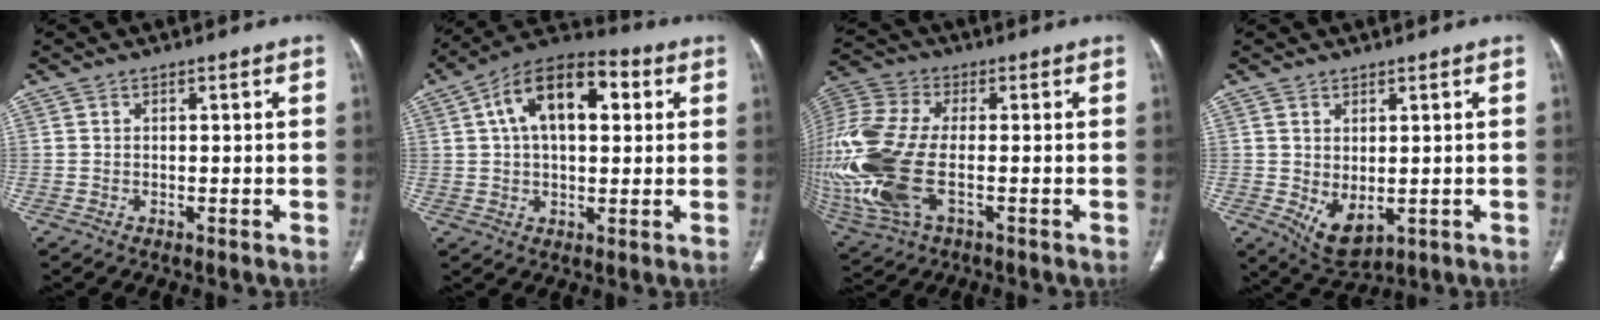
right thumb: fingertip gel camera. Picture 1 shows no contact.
{"total": 15.8, "force": [4.4, 8.5, 12.5], "torque": [-0.186, 0.022, 0.064]}
{"total": 23.5, "force": [-4.4, 12.0, 19.7], "torque": [-0.521, -0.015, -0.072]}
{"total": 5.9, "force": [-0.6, 3.4, 4.8], "torque": [-0.075, -0.009, 0.012]}